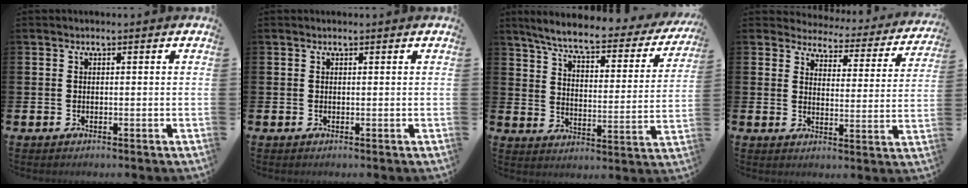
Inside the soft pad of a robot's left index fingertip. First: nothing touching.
{"total": 0.0}
{"total": 6.4, "force": [5.6, 0.9, 3.1], "torque": [-0.088, -0.038, 0.087]}
{"total": 4.2, "force": [4.0, 1.2, 0.3], "torque": [-0.018, -0.044, 0.060]}